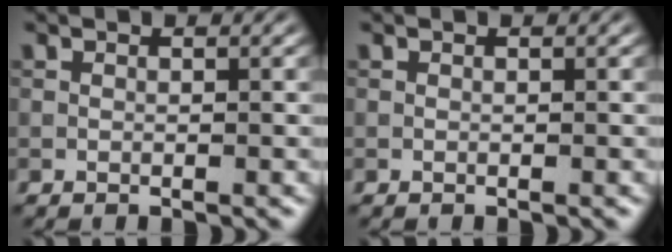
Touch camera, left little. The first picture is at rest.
{"total": 0.0}